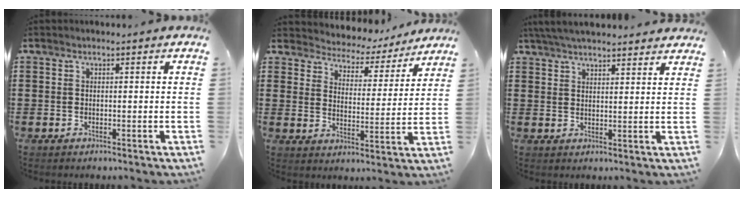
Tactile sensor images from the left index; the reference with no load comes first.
{"total": 3.9, "force": [3.8, 0.7, -0.2], "torque": [-0.024, -0.035, 0.060]}
{"total": 4.3, "force": [4.1, 0.0, 1.2], "torque": [-0.034, -0.011, 0.077]}